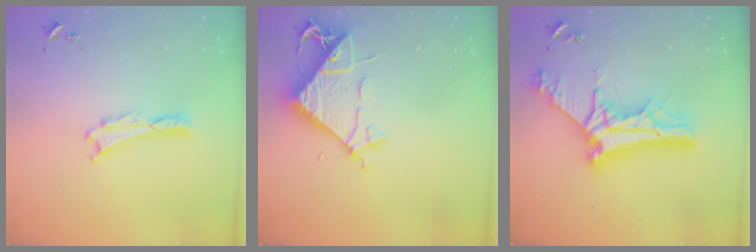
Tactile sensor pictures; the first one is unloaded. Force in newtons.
{"total": 7.2, "press": 7.1, "slide": 1.2}
{"total": 13.8, "press": 13.8, "slide": 1.0}